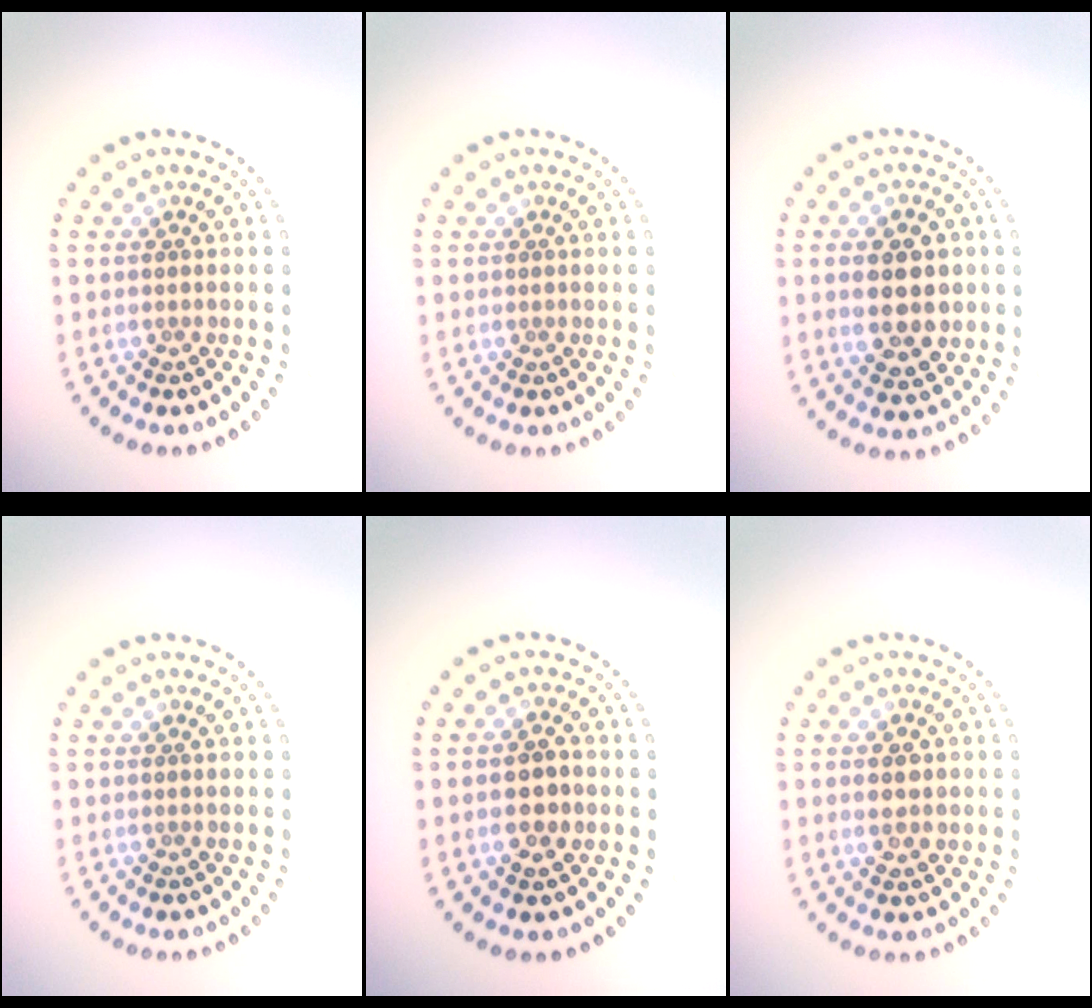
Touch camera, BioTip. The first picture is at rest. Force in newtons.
{"total": 0.0}
{"total": 4.9, "press": 4.9, "slide": 0.4}
{"total": 0.0}
{"total": 2.8, "press": 2.7, "slide": 0.5}
{"total": 2.1, "press": 2.1, "slide": 0.3}